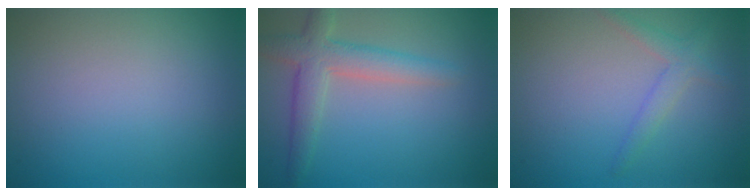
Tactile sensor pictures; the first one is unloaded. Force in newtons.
{"total": 3.9, "press": 3.9, "slide": 0.2}
{"total": 2.0, "press": 2.0, "slide": 0.1}